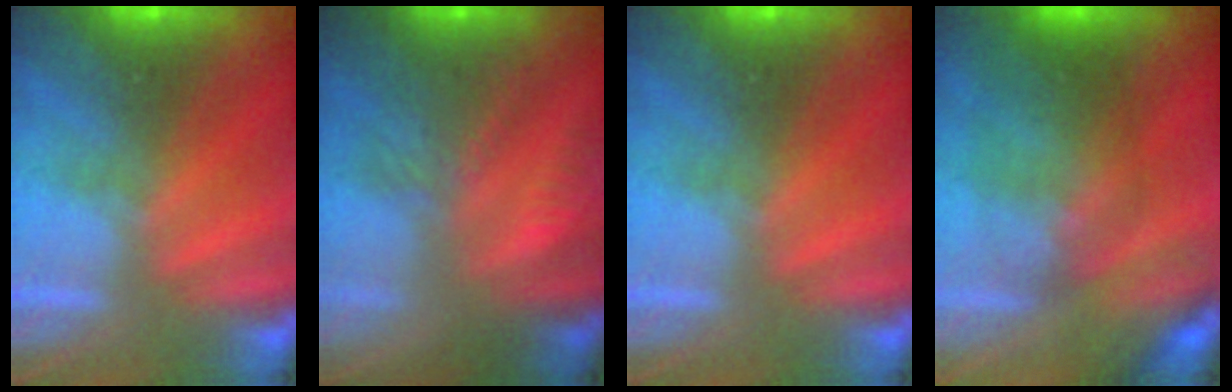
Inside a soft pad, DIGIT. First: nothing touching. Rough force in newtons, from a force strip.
{"total": 8.0}
{"total": 0.0}
{"total": 2.7}